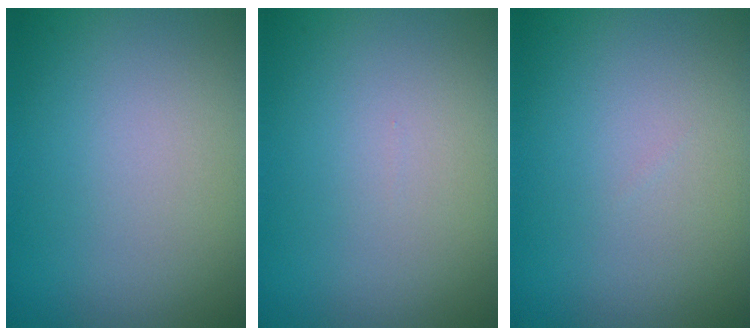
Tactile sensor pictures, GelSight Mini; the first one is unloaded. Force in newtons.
{"total": 0.0}
{"total": 0.0}